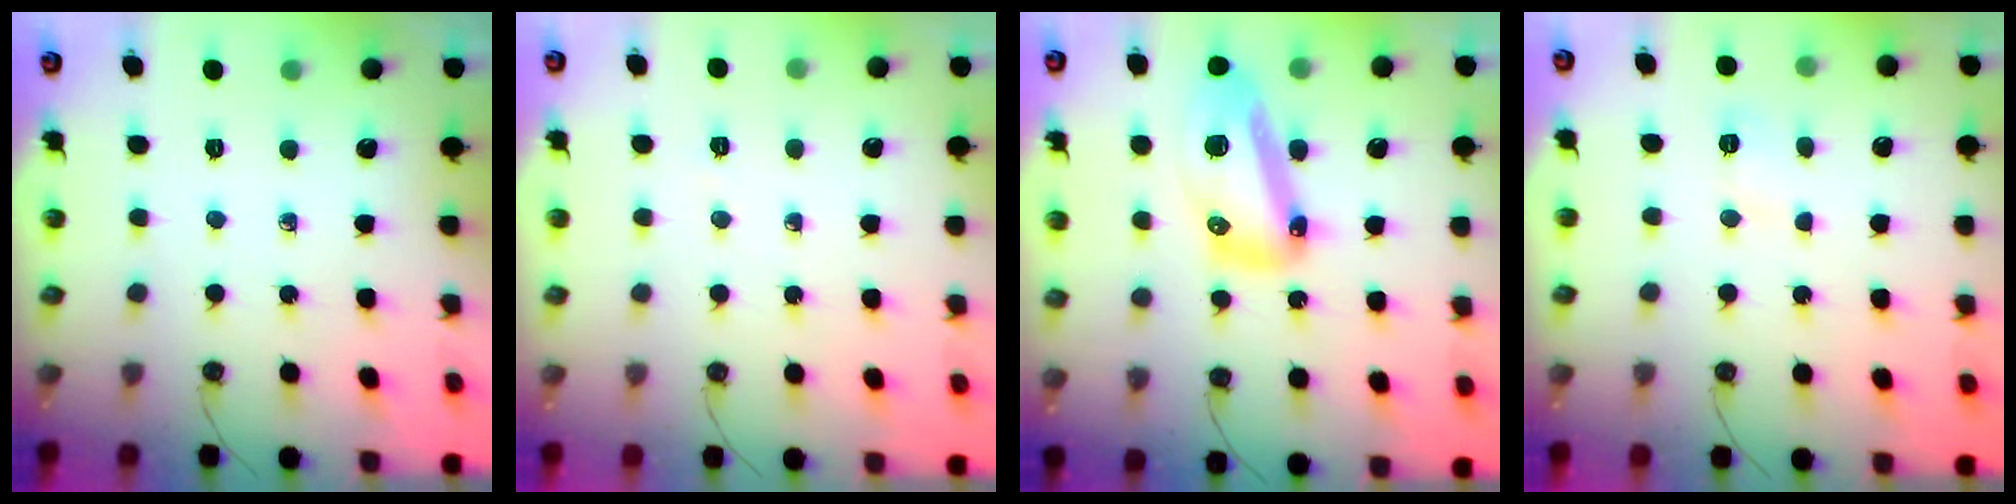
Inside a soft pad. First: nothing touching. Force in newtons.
{"total": 3.4, "press": 2.1, "slide": 2.6}
{"total": 15.4, "press": 15.2, "slide": 2.1}
{"total": 3.9, "press": 3.8, "slide": 0.5}